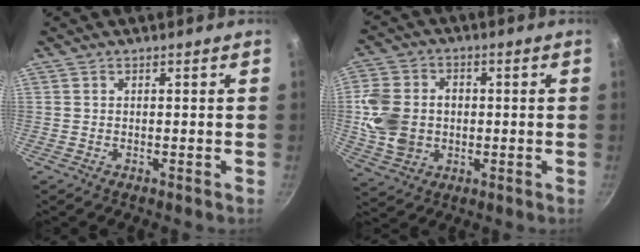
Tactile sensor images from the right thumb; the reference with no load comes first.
{"total": 12.1, "force": [-0.4, 9.8, 7.1], "torque": [-0.123, 0.010, -0.005]}